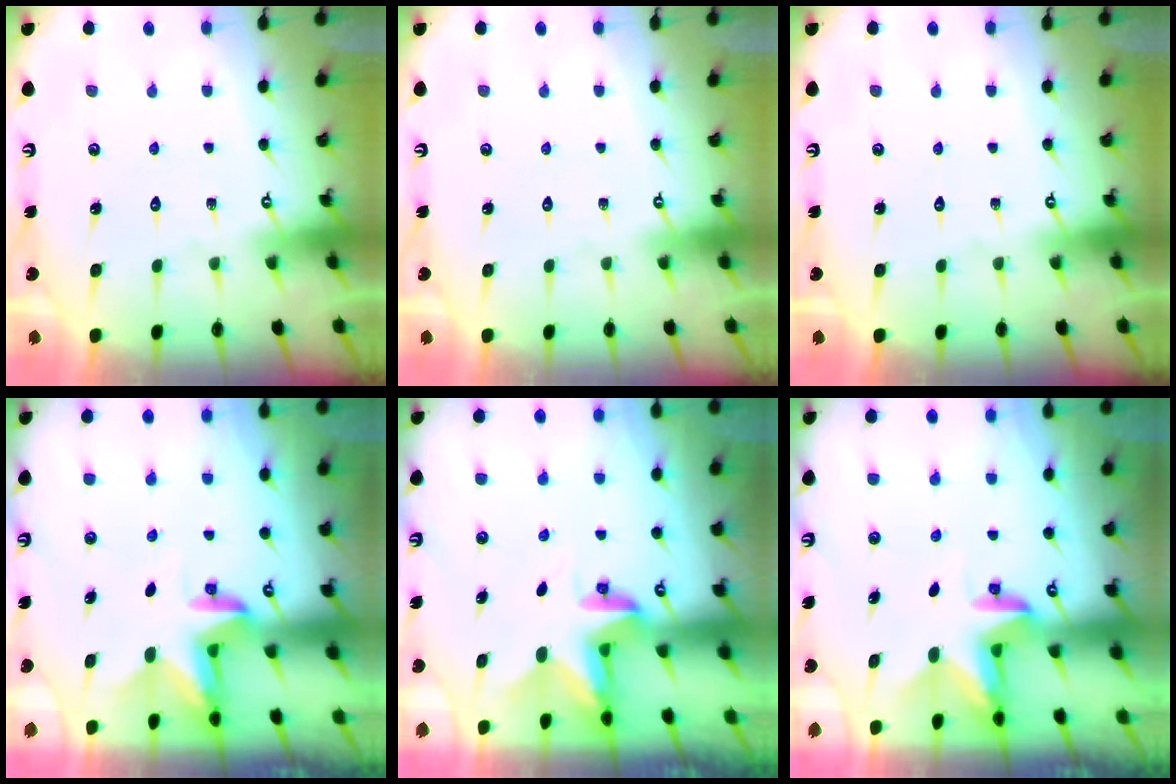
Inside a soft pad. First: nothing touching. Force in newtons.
{"total": 0.0}
{"total": 0.0}
{"total": 3.3, "press": 3.3, "slide": 0.1}
{"total": 2.8, "press": 2.8, "slide": 0.2}
{"total": 2.9, "press": 2.9, "slide": 0.1}